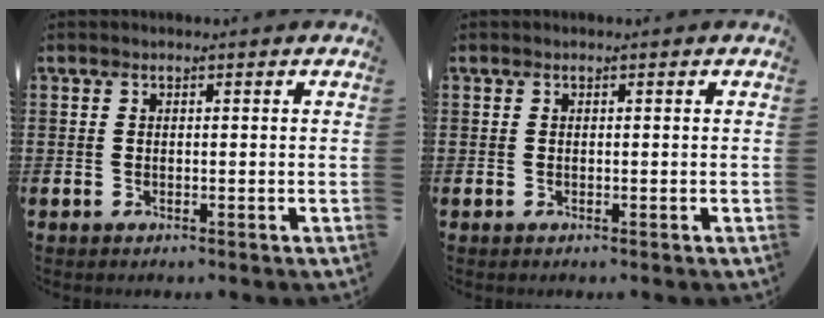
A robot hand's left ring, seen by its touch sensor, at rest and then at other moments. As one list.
[{"total": 0.0}]